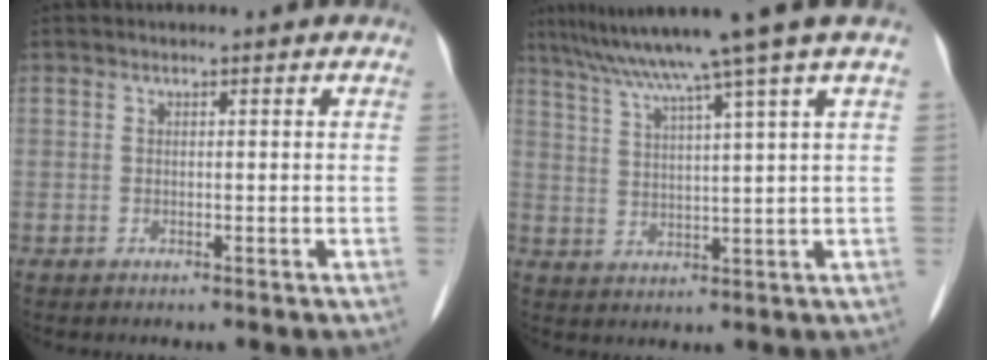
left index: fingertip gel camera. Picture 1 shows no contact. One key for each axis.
{"total": 11.9, "fx": 8.8, "fy": -2.8, "fz": 7.5, "tx": -0.120, "ty": 0.007, "tz": 0.135}